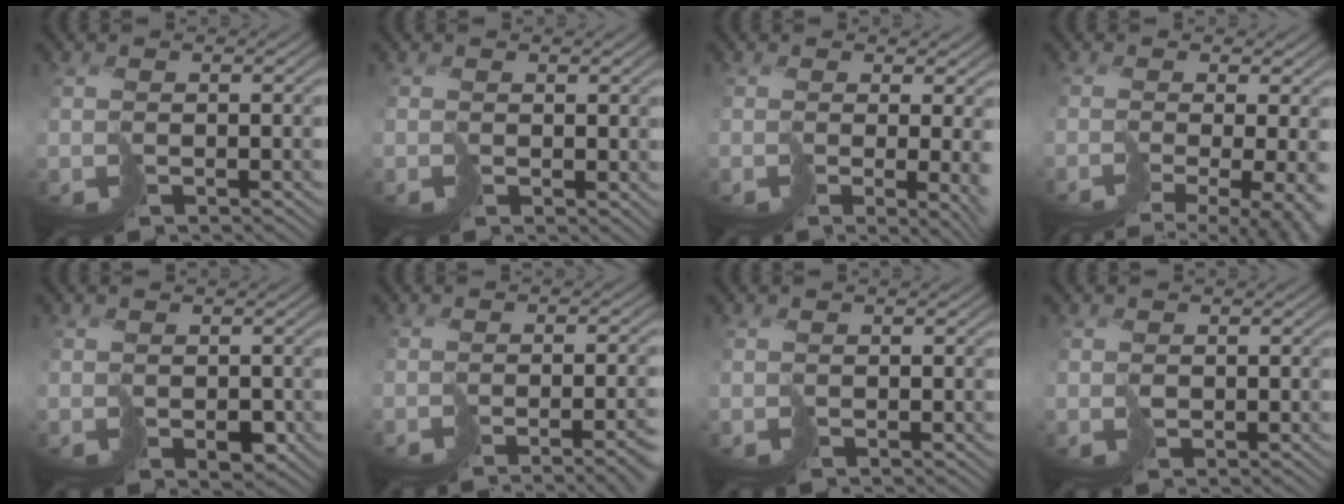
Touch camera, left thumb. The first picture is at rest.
{"total": 1.1, "force": [1.0, 0.1, -0.4], "torque": [0.006, 0.002, 0.018]}
{"total": 5.7, "force": [0.4, 1.9, 5.3], "torque": [-0.087, -0.018, 0.033]}
{"total": 8.5, "force": [-3.7, 3.0, 7.1], "torque": [-0.109, -0.035, -0.004]}
{"total": 2.2, "force": [0.0, 1.9, 1.2], "torque": [-0.015, -0.006, 0.007]}
{"total": 4.9, "force": [-3.4, 0.4, 3.5], "torque": [-0.032, -0.013, -0.040]}
{"total": 0.0}
{"total": 0.8, "force": [0.6, 0.6, -0.1], "torque": [0.009, 0.001, 0.012]}